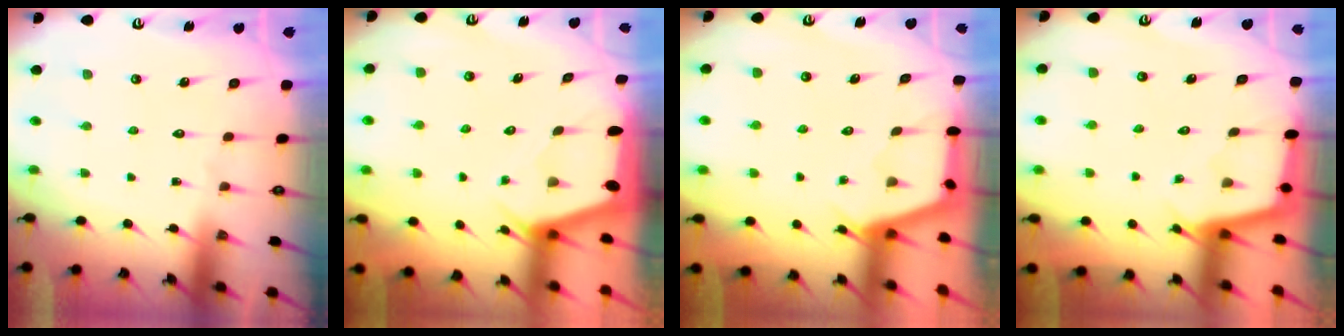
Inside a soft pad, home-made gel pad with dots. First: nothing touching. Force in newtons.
{"total": 1.9, "press": 1.9, "slide": 0.3}
{"total": 2.9, "press": 2.8, "slide": 0.3}
{"total": 2.3, "press": 2.3, "slide": 0.2}